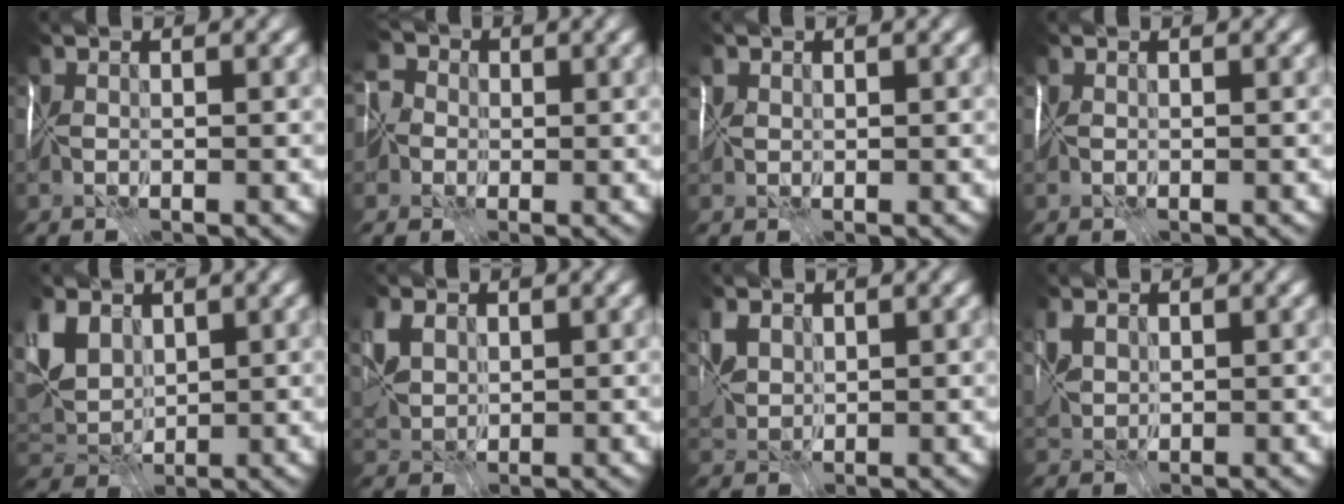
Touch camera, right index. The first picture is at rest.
{"total": 5.2, "force": [-0.9, 4.5, 2.5], "torque": [-0.033, 0.010, -0.049]}
{"total": 0.7, "force": [0.7, 0.3, -0.1], "torque": [0.003, 0.001, 0.013]}
{"total": 0.0}
{"total": 4.5, "force": [2.2, 2.9, 2.5], "torque": [-0.070, 0.000, 0.045]}
{"total": 2.6, "force": [1.4, 1.6, 1.4], "torque": [-0.039, 0.004, 0.027]}
{"total": 1.8, "force": [1.3, 0.9, 0.8], "torque": [-0.015, -0.003, 0.026]}
{"total": 1.4, "force": [1.0, 0.6, 0.7], "torque": [-0.014, -0.001, 0.021]}